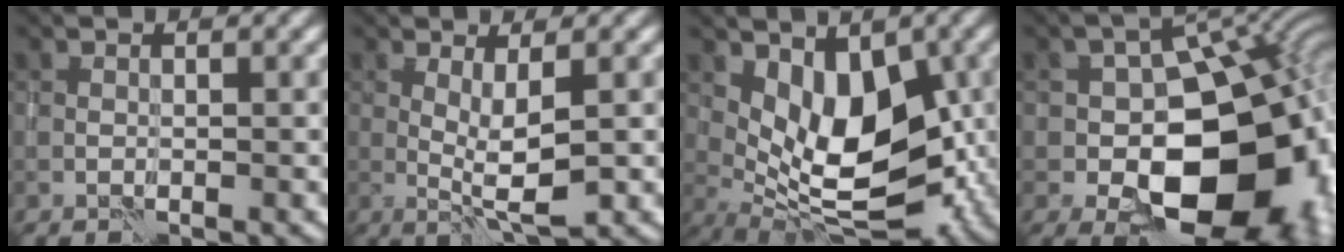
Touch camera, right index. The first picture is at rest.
{"total": 3.5, "force": [0.2, 0.5, 3.4], "torque": [-0.068, -0.007, 0.006]}
{"total": 8.9, "force": [1.0, 4.9, 7.3], "torque": [-0.116, -0.010, 0.019]}
{"total": 17.5, "force": [-3.5, 11.3, 12.9], "torque": [-0.116, -0.001, -0.035]}